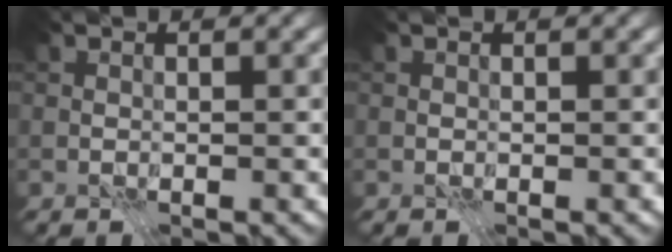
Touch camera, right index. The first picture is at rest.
{"total": 0.0}